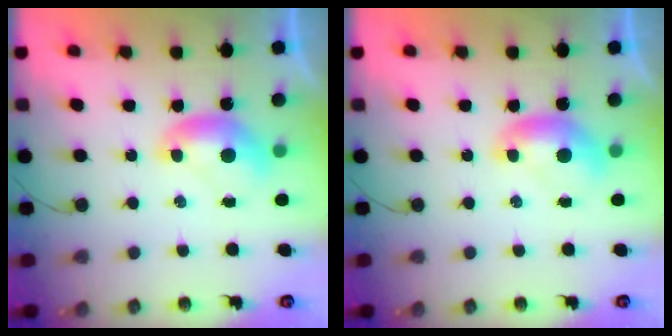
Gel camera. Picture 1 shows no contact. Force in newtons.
{"total": 0.0}